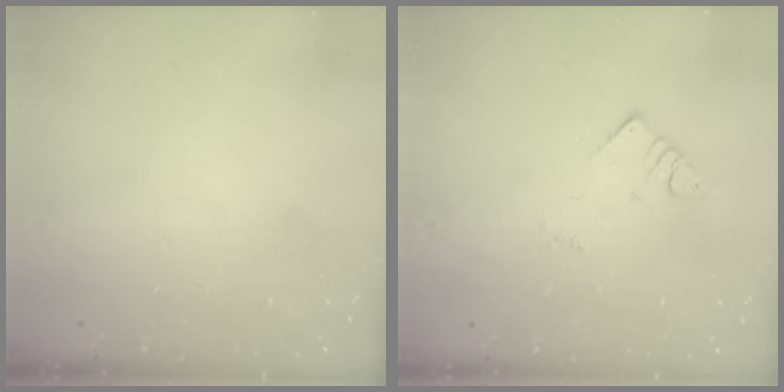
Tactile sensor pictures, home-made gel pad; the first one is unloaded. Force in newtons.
{"total": 1.9, "press": 1.9, "slide": 0.2}